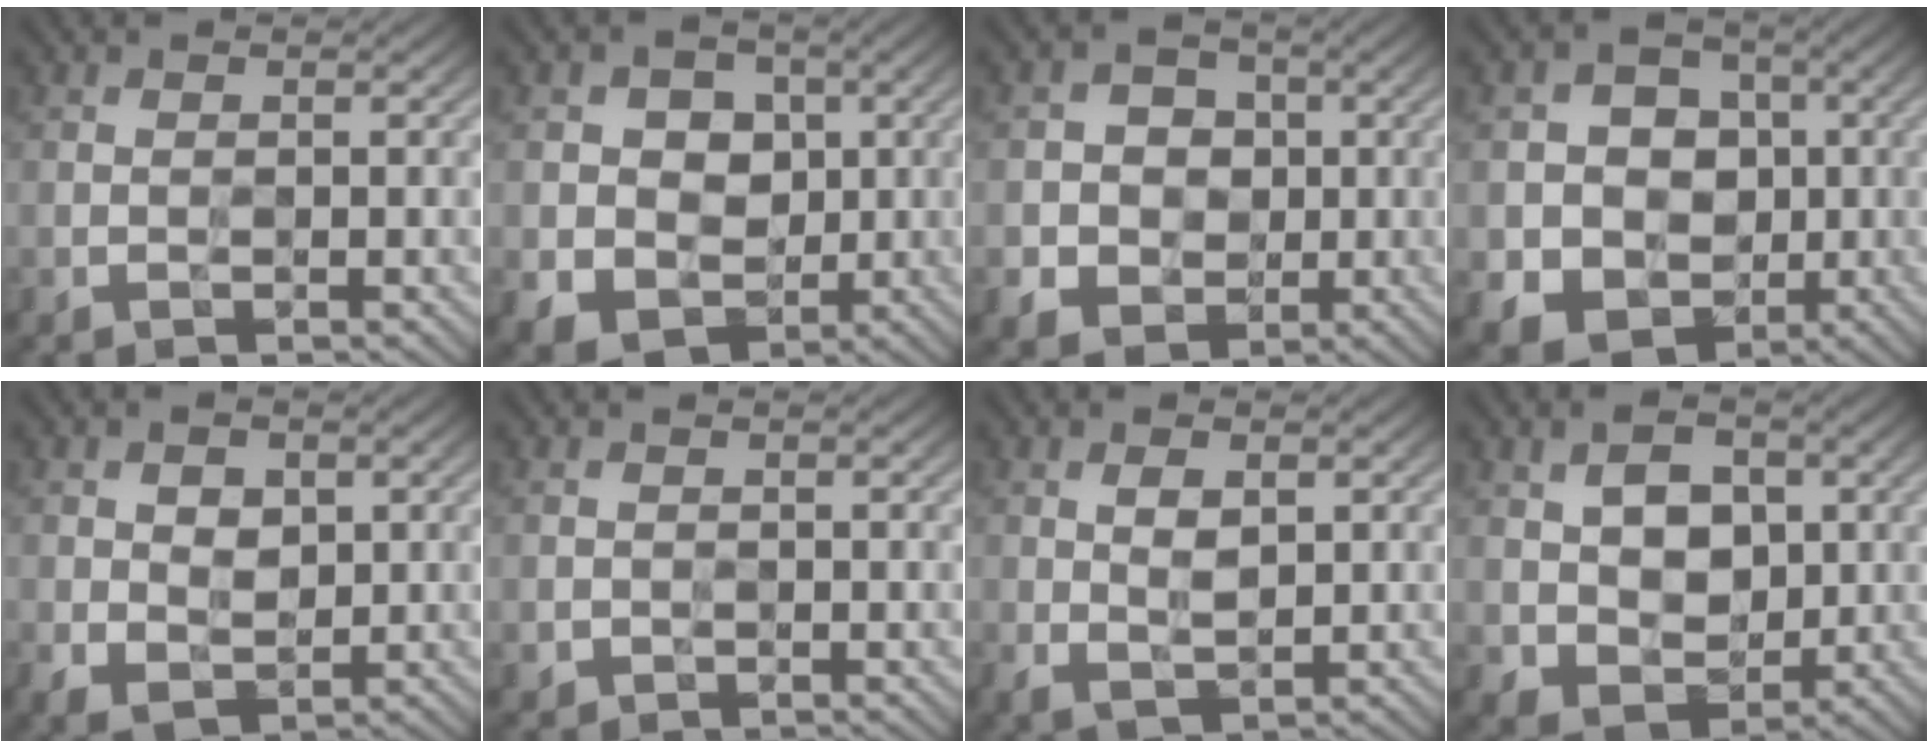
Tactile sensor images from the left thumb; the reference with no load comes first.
{"total": 7.8, "force": [-0.1, 6.8, 3.9], "torque": [-0.077, -0.004, -0.011]}
{"total": 6.3, "force": [-0.2, 5.9, 2.3], "torque": [-0.058, 0.006, -0.017]}
{"total": 10.3, "force": [-1.1, 9.2, 4.6], "torque": [-0.099, -0.013, -0.039]}
{"total": 4.5, "force": [0.4, 3.3, 3.1], "torque": [-0.056, -0.005, 0.010]}
{"total": 0.7, "force": [-0.3, 0.7, 0.1], "torque": [-0.001, -0.006, -0.006]}
{"total": 3.5, "force": [0.9, 1.8, 2.9], "torque": [-0.062, -0.005, 0.022]}
{"total": 7.3, "force": [0.8, 5.3, 4.9], "torque": [-0.100, -0.003, 0.016]}